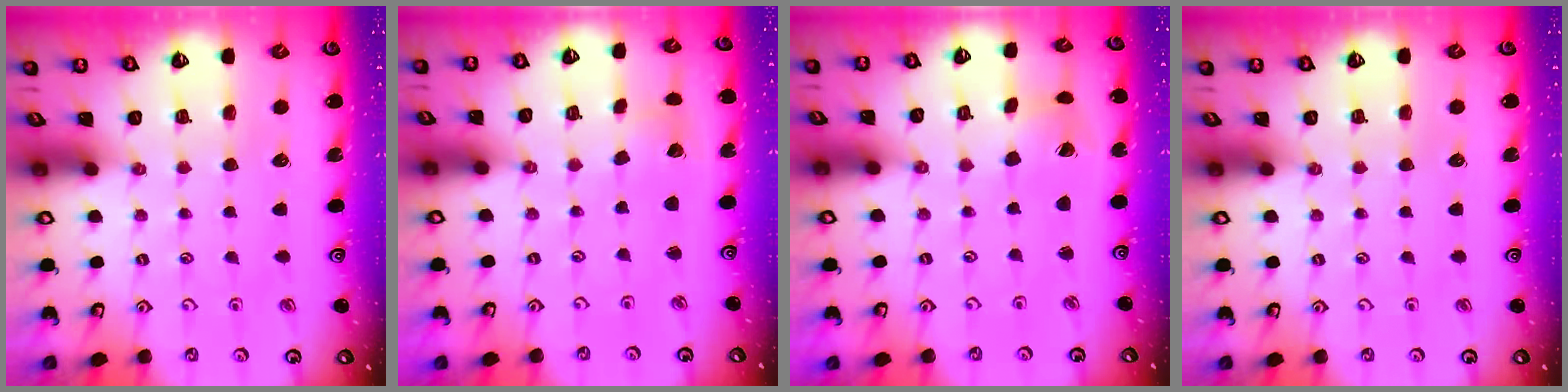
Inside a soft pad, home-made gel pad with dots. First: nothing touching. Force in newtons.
{"total": 2.2, "press": 2.2, "slide": 0.3}
{"total": 2.2, "press": 2.2, "slide": 0.4}
{"total": 0.0}